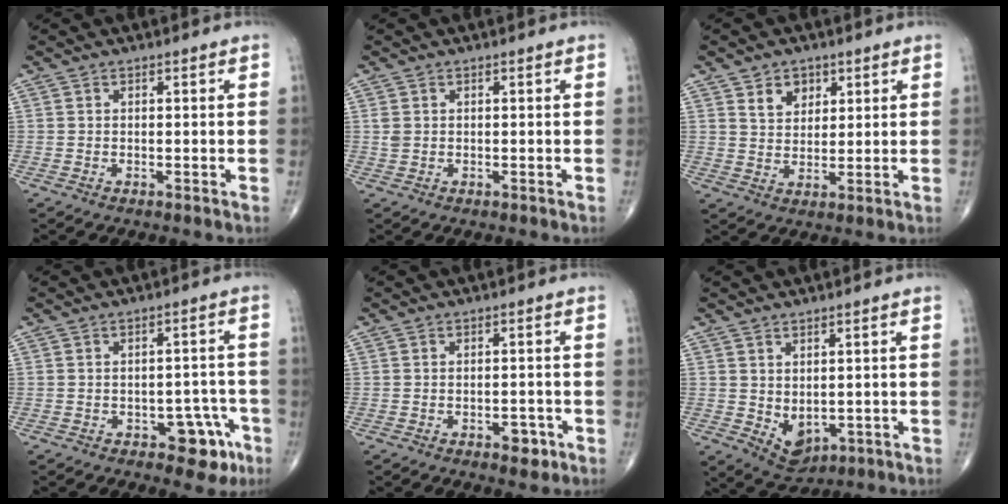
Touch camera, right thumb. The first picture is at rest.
{"total": 1.3, "force": [0.2, 1.0, 0.8], "torque": [-0.020, 0.003, 0.009]}
{"total": 5.4, "force": [2.8, 3.9, 2.5], "torque": [-0.018, -0.018, 0.051]}
{"total": 7.0, "force": [-3.6, 3.9, 4.6], "torque": [-0.024, 0.029, -0.041]}
{"total": 3.2, "force": [-1.7, 1.7, 2.2], "torque": [-0.019, 0.009, -0.019]}
{"total": 5.3, "force": [-0.3, 3.5, 4.0], "torque": [-0.048, -0.008, 0.018]}